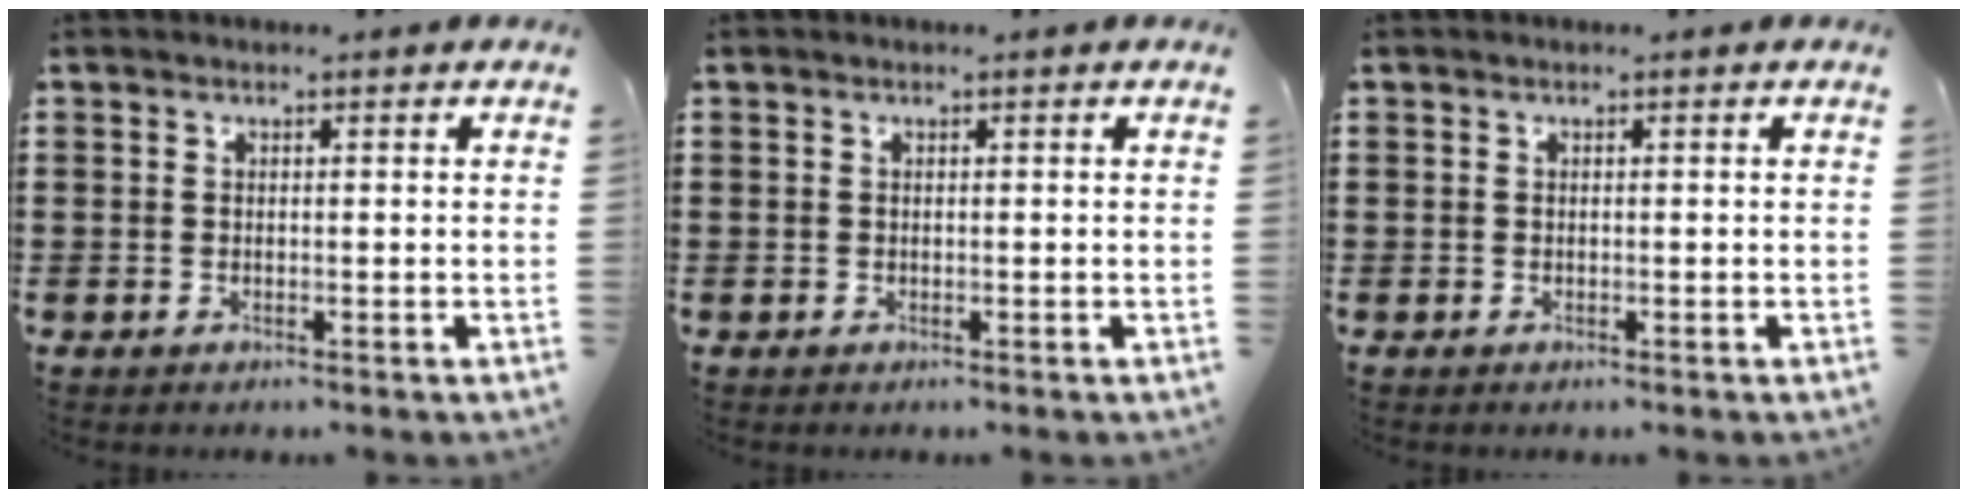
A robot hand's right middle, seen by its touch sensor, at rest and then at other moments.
{"total": 0.0}
{"total": 0.0}